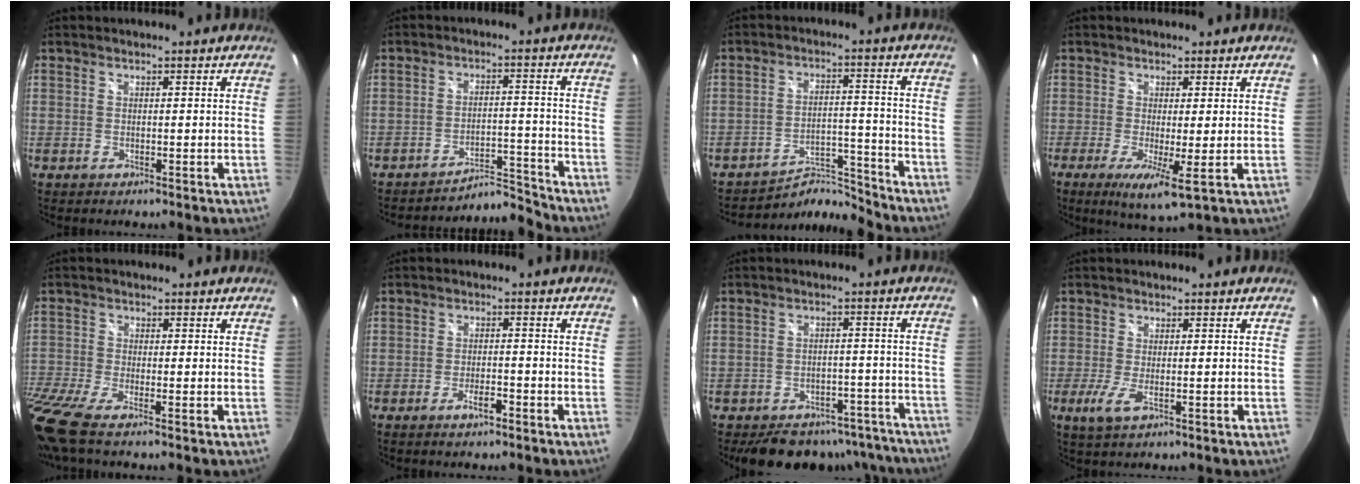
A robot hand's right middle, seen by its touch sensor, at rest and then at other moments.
{"total": 6.4, "force": [-6.3, -0.6, -1.0], "torque": [0.008, 0.023, -0.103]}
{"total": 7.4, "force": [-7.3, 0.9, -0.1], "torque": [-0.010, 0.027, -0.121]}
{"total": 6.0, "force": [-1.2, 0.6, 5.9], "torque": [-0.114, -0.019, -0.021]}
{"total": 10.0, "force": [-7.4, 0.9, 6.6], "torque": [-0.159, -0.051, -0.143]}
{"total": 3.0, "force": [-2.2, 0.6, 1.9], "torque": [-0.046, 0.002, -0.037]}
{"total": 18.3, "force": [-15.6, 7.6, 5.9], "torque": [-0.113, 0.033, -0.178]}
{"total": 3.5, "force": [-1.2, 0.7, 3.2], "torque": [-0.070, -0.009, -0.023]}